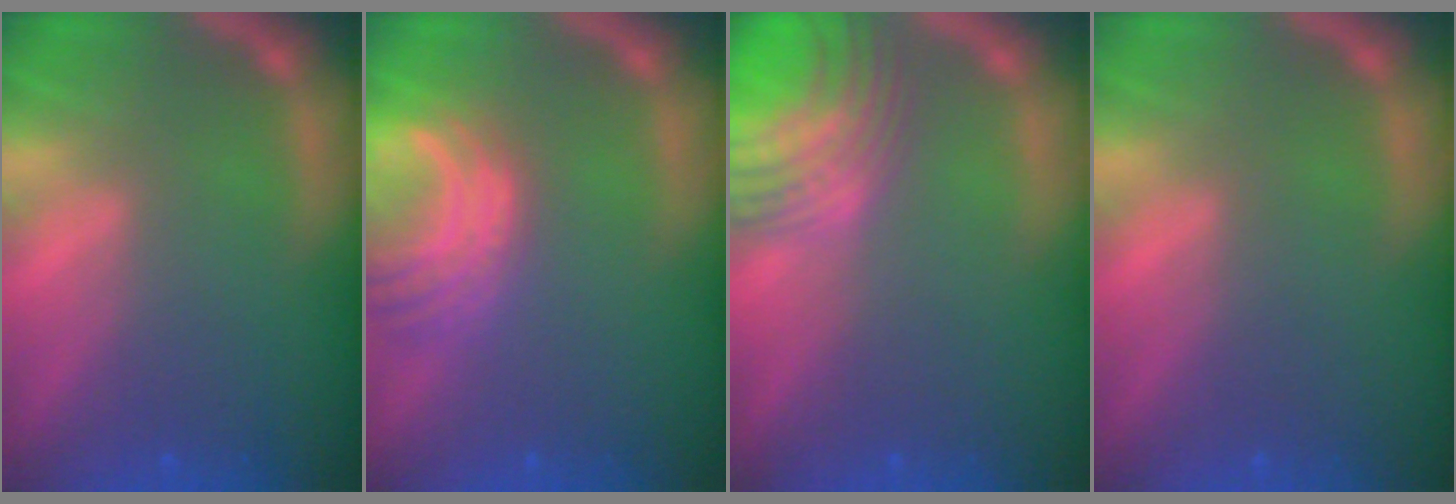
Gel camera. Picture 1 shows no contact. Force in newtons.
{"total": 6.0}
{"total": 9.1}
{"total": 0.0}